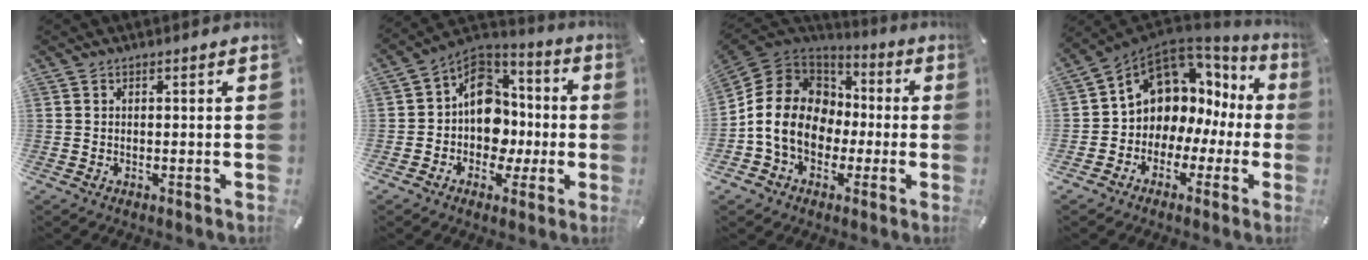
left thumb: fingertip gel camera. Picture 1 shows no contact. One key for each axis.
{"total": 13.7, "fx": -1.0, "fy": 12.0, "fz": 6.5, "tx": -0.110, "ty": 0.006, "tz": -0.009}
{"total": 15.3, "fx": -2.9, "fy": 13.0, "fz": 7.5, "tx": -0.162, "ty": 0.024, "tz": -0.049}
{"total": 9.5, "fx": 3.9, "fy": 8.1, "fz": 3.0, "tx": -0.068, "ty": -0.045, "tz": 0.075}